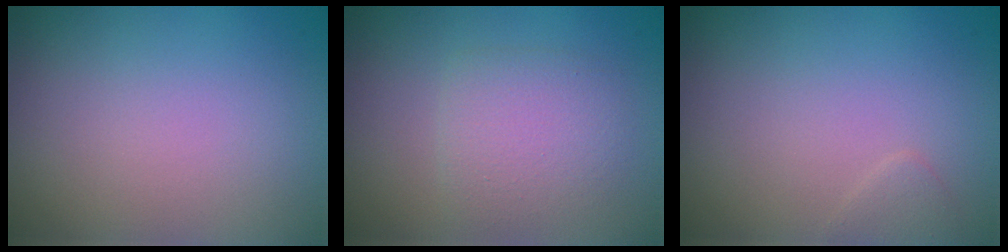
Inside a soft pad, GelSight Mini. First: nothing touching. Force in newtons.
{"total": 2.9, "press": 2.9, "slide": 0.1}
{"total": 0.9, "press": 0.9, "slide": 0.0}